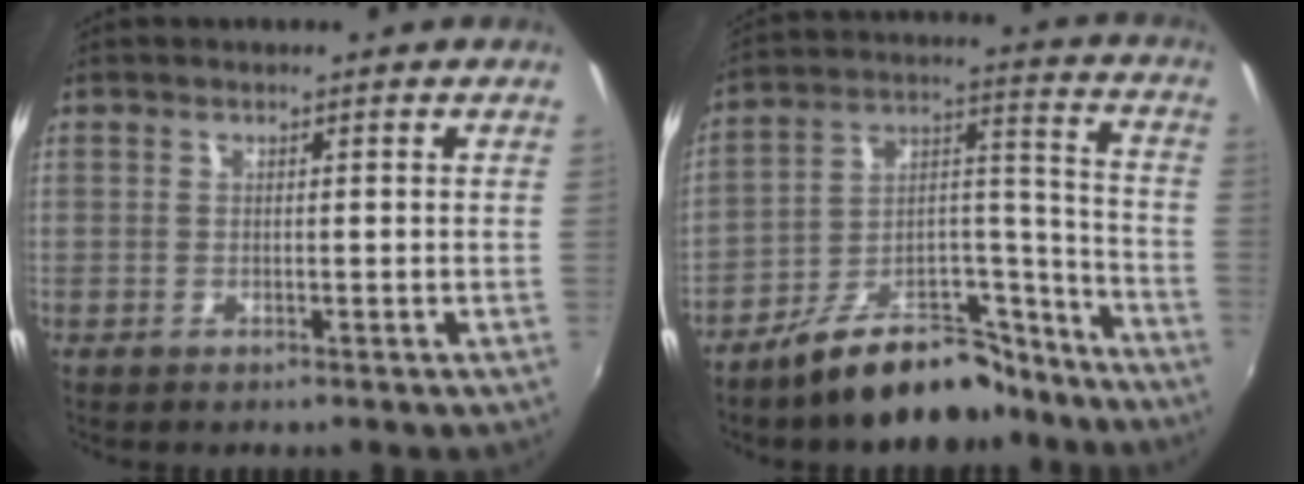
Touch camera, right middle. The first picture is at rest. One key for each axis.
{"total": 16.8, "fx": -13.4, "fy": 6.8, "fz": 7.4, "tx": -0.113, "ty": 0.057, "tz": -0.195}